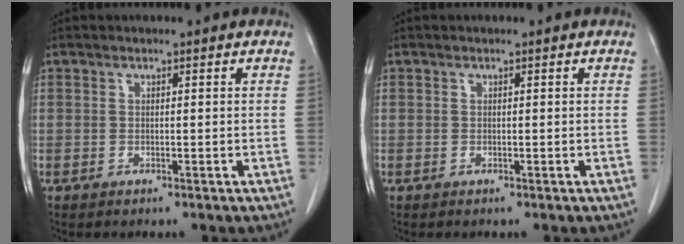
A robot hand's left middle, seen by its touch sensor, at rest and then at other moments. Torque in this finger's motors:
{"motor_torque": [0.00, 0.00, 0.01, 0.00]}